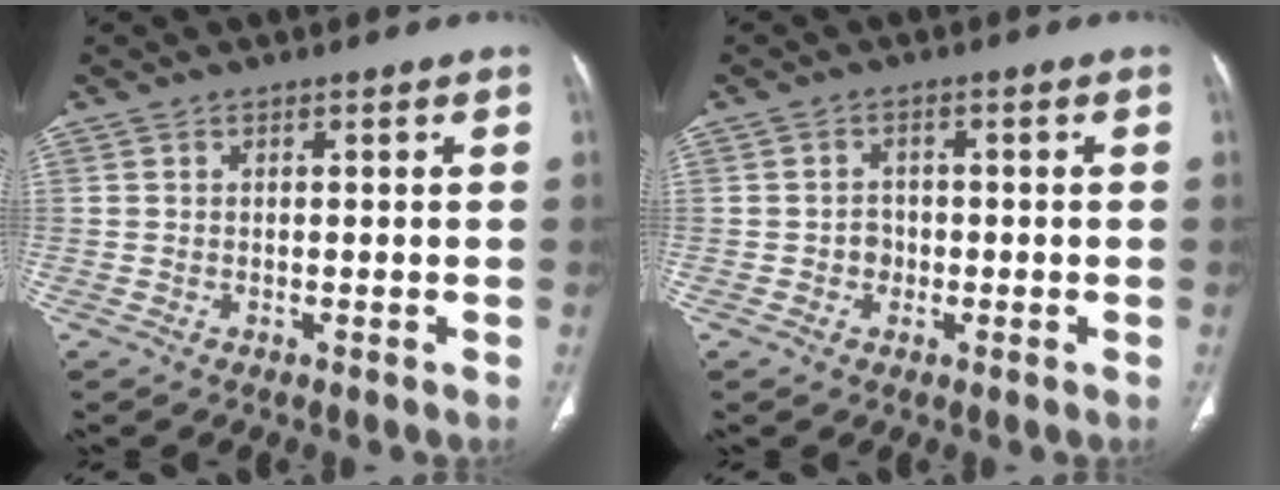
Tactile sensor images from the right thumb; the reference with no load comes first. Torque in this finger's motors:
{"motor_torque": [-0.06, -0.06, 0.14, 0.13, 0.00]}